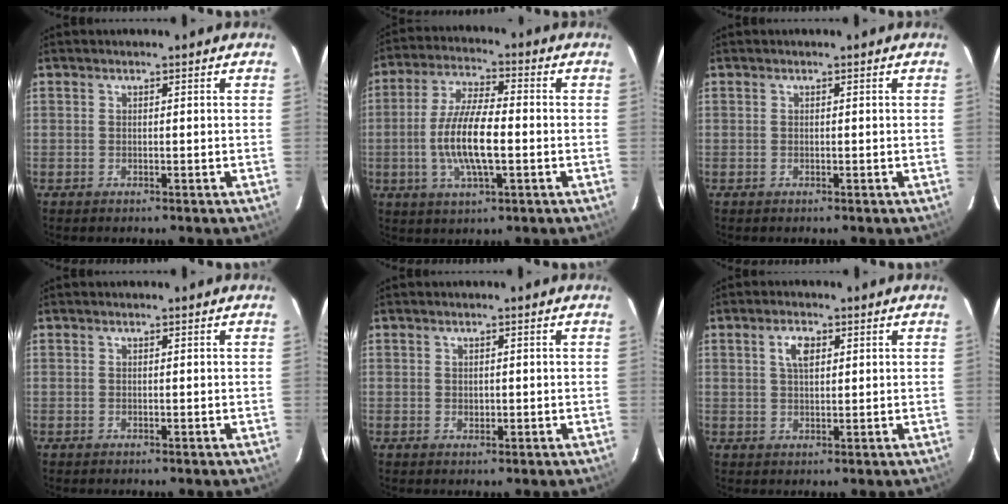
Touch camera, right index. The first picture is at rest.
{"total": 11.4, "force": [-2.1, 3.4, 10.7], "torque": [-0.213, -0.001, -0.039]}
{"total": 0.0}
{"total": 0.0}
{"total": 1.1, "force": [0.1, 1.1, 0.4], "torque": [-0.003, 0.000, 0.004]}
{"total": 3.8, "force": [1.5, 1.9, 3.0], "torque": [-0.055, 0.008, 0.028]}